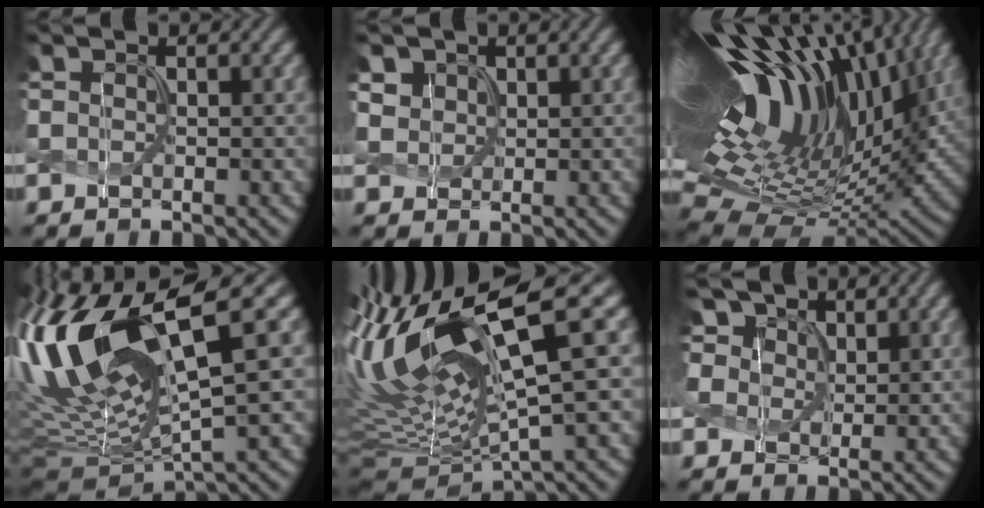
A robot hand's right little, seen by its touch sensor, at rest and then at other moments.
{"total": 2.1, "force": [1.2, 1.5, 0.7], "torque": [-0.029, -0.001, 0.031]}
{"total": 18.6, "force": [7.2, 8.5, 14.9], "torque": [-0.266, 0.054, 0.109]}
{"total": 16.0, "force": [3.5, 4.9, 14.8], "torque": [-0.314, 0.020, 0.078]}
{"total": 14.2, "force": [4.3, 3.7, 13.0], "torque": [-0.265, 0.015, 0.087]}
{"total": 7.6, "force": [4.4, 5.0, 3.6], "torque": [-0.097, 0.014, 0.065]}